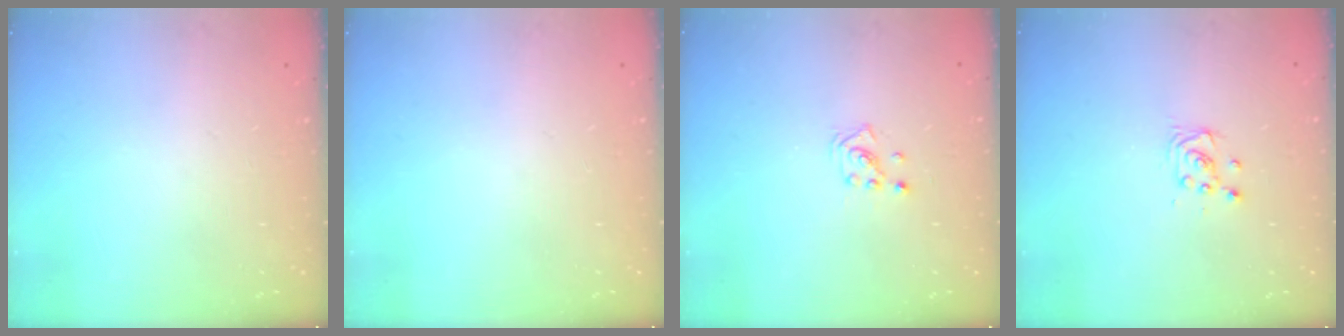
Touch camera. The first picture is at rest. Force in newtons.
{"total": 0.0}
{"total": 1.3, "press": 1.3, "slide": 0.1}
{"total": 3.0, "press": 3.0, "slide": 0.4}